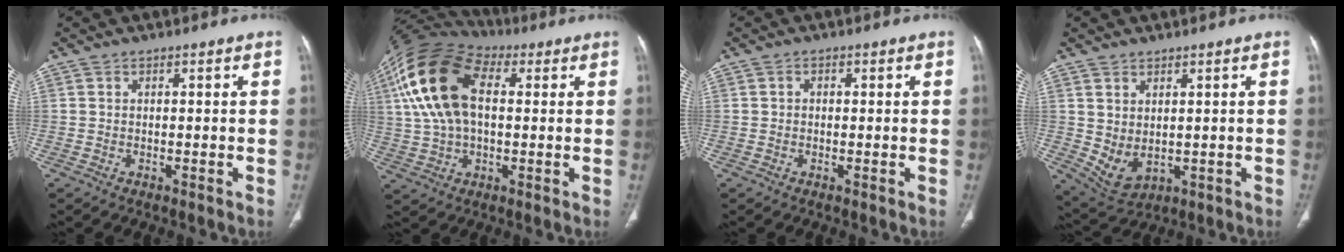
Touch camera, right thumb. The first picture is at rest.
{"total": 18.2, "force": [4.3, 10.4, 14.3], "torque": [-0.287, 0.025, 0.074]}
{"total": 0.7, "force": [0.1, 0.6, 0.4], "torque": [-0.001, 0.002, -0.002]}
{"total": 5.8, "force": [0.6, 3.7, 4.4], "torque": [-0.079, -0.010, 0.036]}